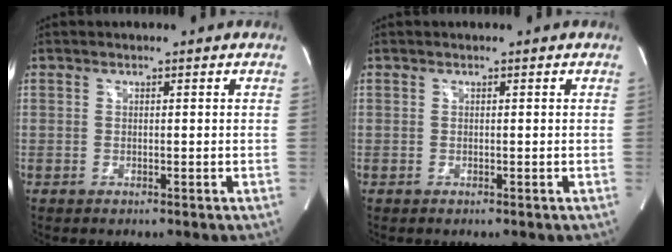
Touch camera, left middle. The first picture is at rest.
{"total": 0.0}